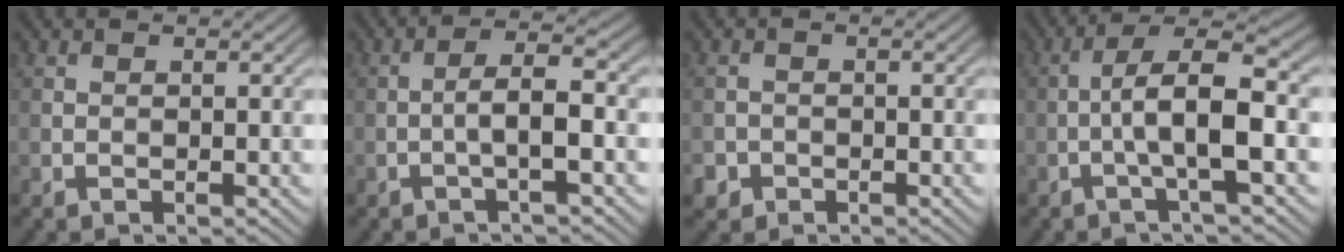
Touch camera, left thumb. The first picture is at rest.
{"total": 4.0, "force": [-1.3, 0.6, 3.8], "torque": [-0.063, 0.017, -0.035]}
{"total": 2.0, "force": [-1.3, 1.5, 0.1], "torque": [-0.001, -0.005, -0.030]}
{"total": 7.3, "force": [-1.5, 1.4, 7.0], "torque": [-0.119, 0.022, -0.040]}